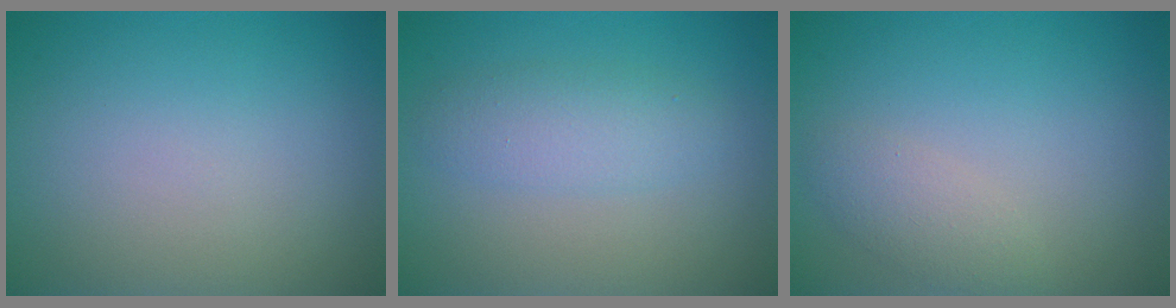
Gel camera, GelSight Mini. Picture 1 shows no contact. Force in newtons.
{"total": 2.8, "press": 2.8, "slide": 0.1}
{"total": 1.9, "press": 1.9, "slide": 0.1}